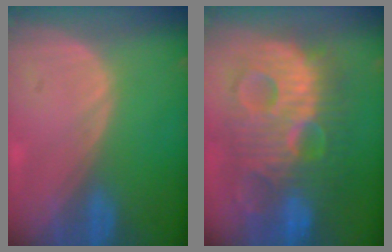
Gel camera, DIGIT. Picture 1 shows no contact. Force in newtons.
{"total": 13.6, "press": 13.6, "slide": 1.1}